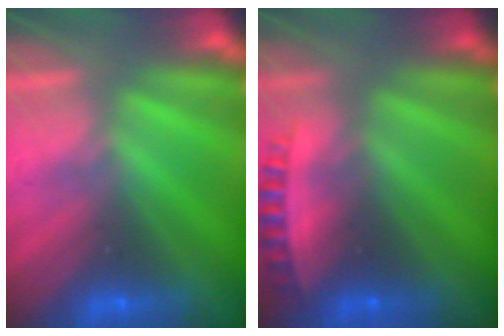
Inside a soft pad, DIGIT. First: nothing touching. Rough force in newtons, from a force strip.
{"total": 2.6}